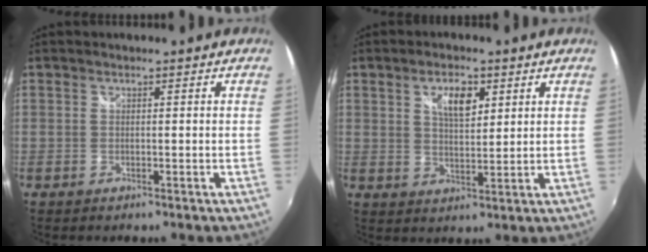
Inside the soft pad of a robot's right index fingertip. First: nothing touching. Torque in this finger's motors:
{"motor_torque": [0.24, 0.24, 0.26, 0.07]}